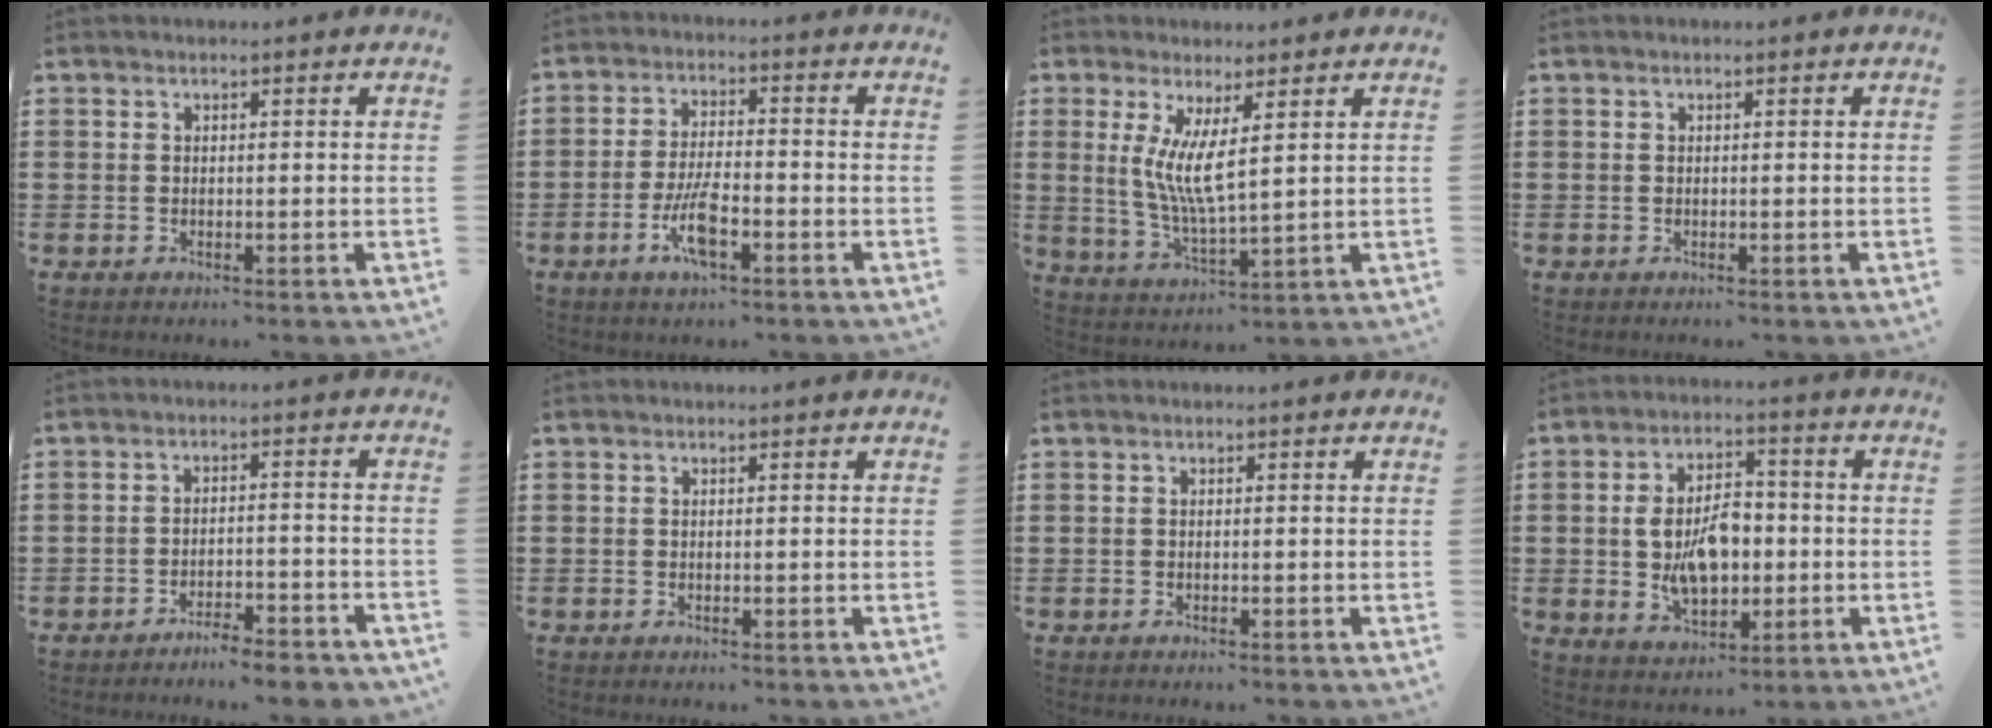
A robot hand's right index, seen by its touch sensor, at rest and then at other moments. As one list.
[{"total": 6.6, "force": [-2.7, 1.8, 5.7], "torque": [-0.128, -0.010, -0.054]}, {"total": 6.4, "force": [2.2, 0.9, 5.9], "torque": [-0.120, -0.006, 0.041]}, {"total": 0.0}, {"total": 3.7, "force": [-3.6, -0.1, 0.7], "torque": [-0.012, 0.001, -0.074]}, {"total": 0.0}, {"total": 0.0}, {"total": 9.0, "force": [-0.8, 5.4, 7.2], "torque": [-0.136, 0.006, -0.020]}]